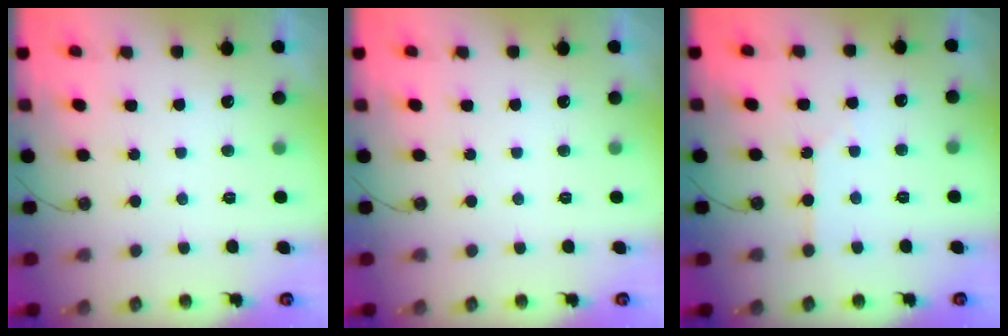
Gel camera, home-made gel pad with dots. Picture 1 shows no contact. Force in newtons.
{"total": 0.0}
{"total": 2.5, "press": 2.4, "slide": 0.4}